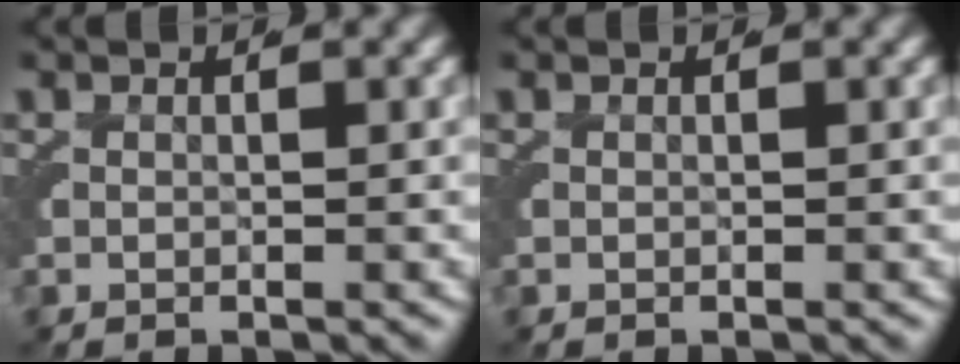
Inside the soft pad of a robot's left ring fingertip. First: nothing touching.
{"total": 0.0}